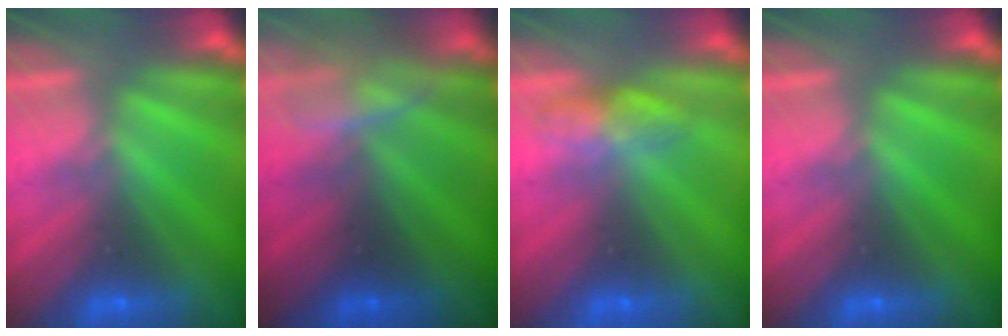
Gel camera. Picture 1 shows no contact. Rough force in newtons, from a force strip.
{"total": 2.4}
{"total": 2.8}
{"total": 0.0}